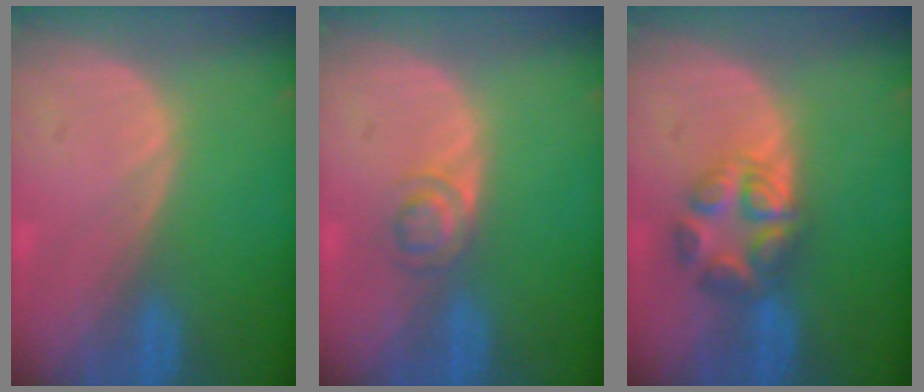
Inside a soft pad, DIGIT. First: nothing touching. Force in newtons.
{"total": 3.0, "press": 2.9, "slide": 0.2}
{"total": 5.8, "press": 5.8, "slide": 0.1}